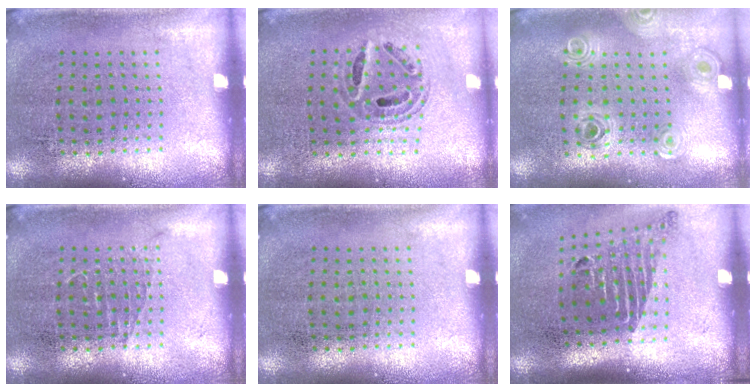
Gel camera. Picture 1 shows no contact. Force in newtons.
{"total": 0.6, "press": 0.6, "slide": 0.2}
{"total": 0.8, "press": 0.8, "slide": 0.1}
{"total": 0.5, "press": 0.5, "slide": 0.1}
{"total": 0.0}
{"total": 1.8, "press": 1.2, "slide": 1.3}